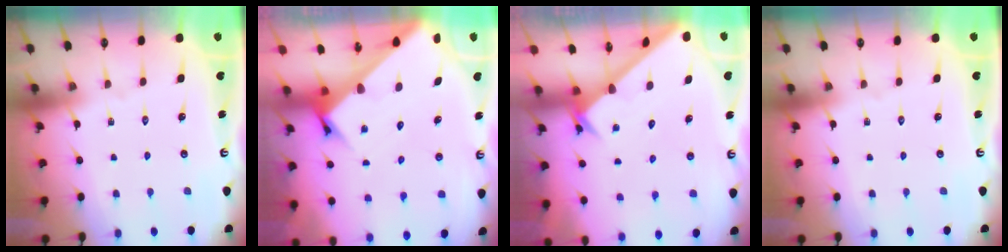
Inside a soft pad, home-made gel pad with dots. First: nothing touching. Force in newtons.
{"total": 4.2, "press": 4.2, "slide": 0.3}
{"total": 2.4, "press": 2.4, "slide": 0.2}
{"total": 0.0}